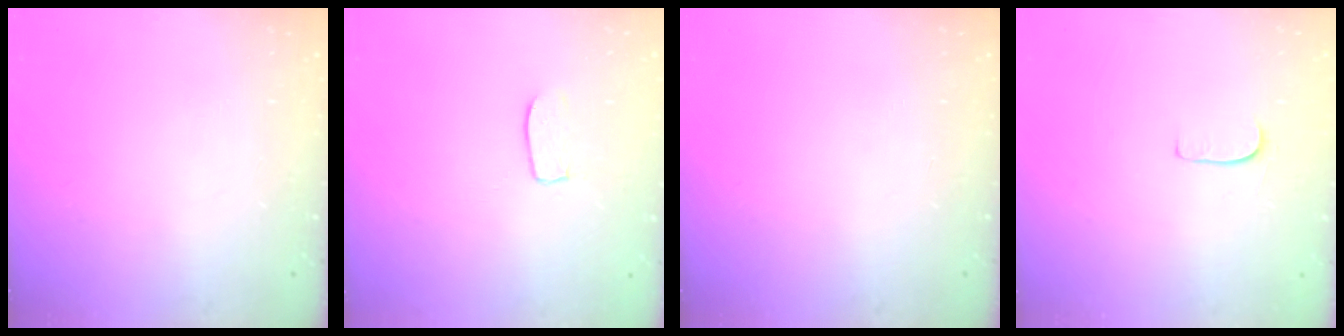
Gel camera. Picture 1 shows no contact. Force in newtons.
{"total": 4.8, "press": 4.8, "slide": 0.3}
{"total": 0.0}
{"total": 4.5, "press": 4.5, "slide": 0.4}